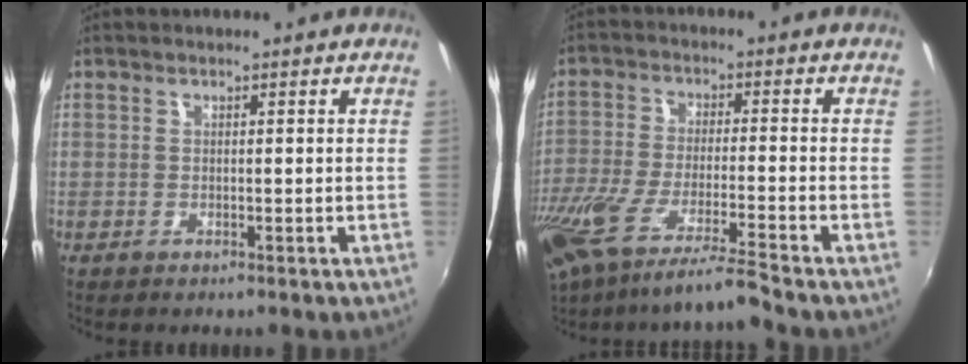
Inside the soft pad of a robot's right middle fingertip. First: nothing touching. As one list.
[{"total": 14.6, "force": [-11.5, 0.1, 9.0], "torque": [-0.184, -0.052, -0.203]}]